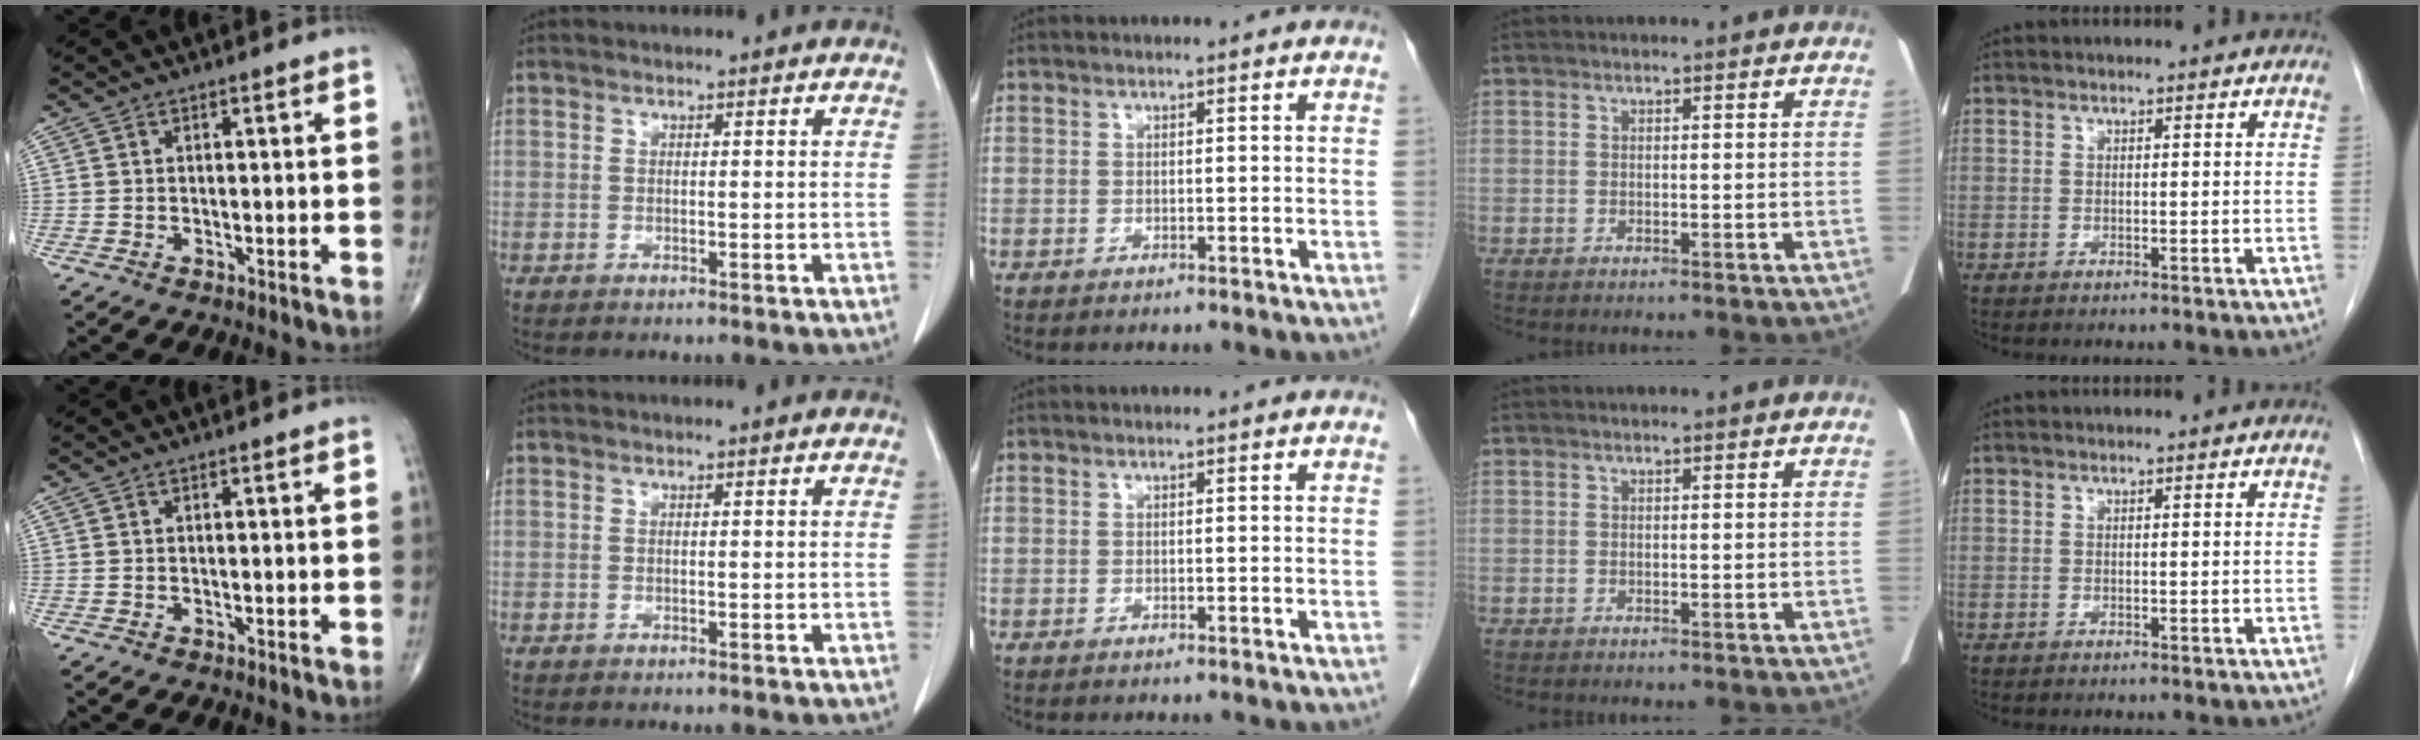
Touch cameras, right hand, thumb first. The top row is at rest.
{}